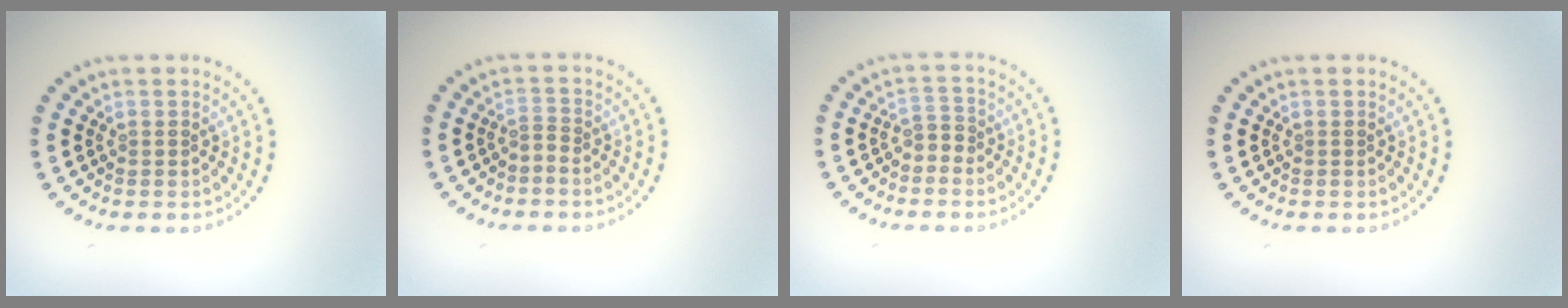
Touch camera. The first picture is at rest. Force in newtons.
{"total": 0.6, "press": 0.1, "slide": 0.6}
{"total": 1.4, "press": 1.1, "slide": 1.0}
{"total": 0.0}